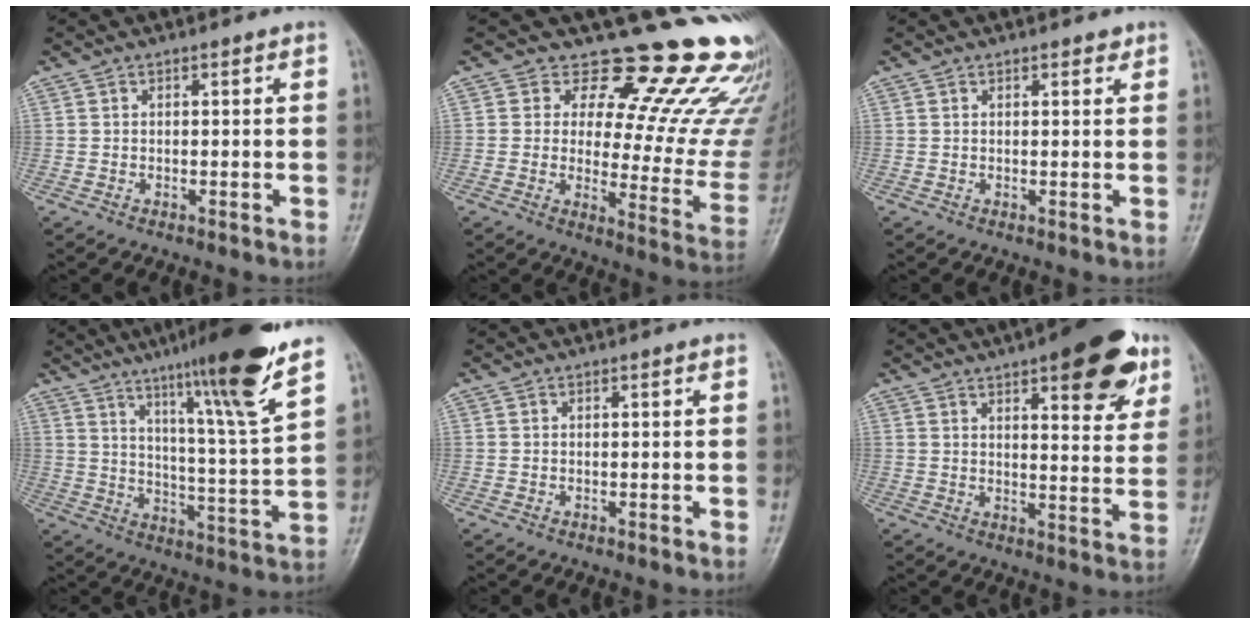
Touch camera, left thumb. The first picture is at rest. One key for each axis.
{"total": 23.4, "fx": 18.3, "fy": 9.1, "fz": 11.4, "tx": -0.100, "ty": -0.135, "tz": 0.214}
{"total": 1.5, "fx": 1.1, "fy": 0.7, "fz": 0.7, "tx": -0.002, "ty": -0.005, "tz": 0.013}
{"total": 18.0, "fx": 12.1, "fy": 0.0, "fz": 13.3, "tx": -0.192, "ty": -0.060, "tz": 0.184}
{"total": 0.0}
{"total": 15.7, "fx": 8.9, "fy": 5.4, "fz": 11.8, "tx": -0.115, "ty": -0.034, "tz": 0.115}